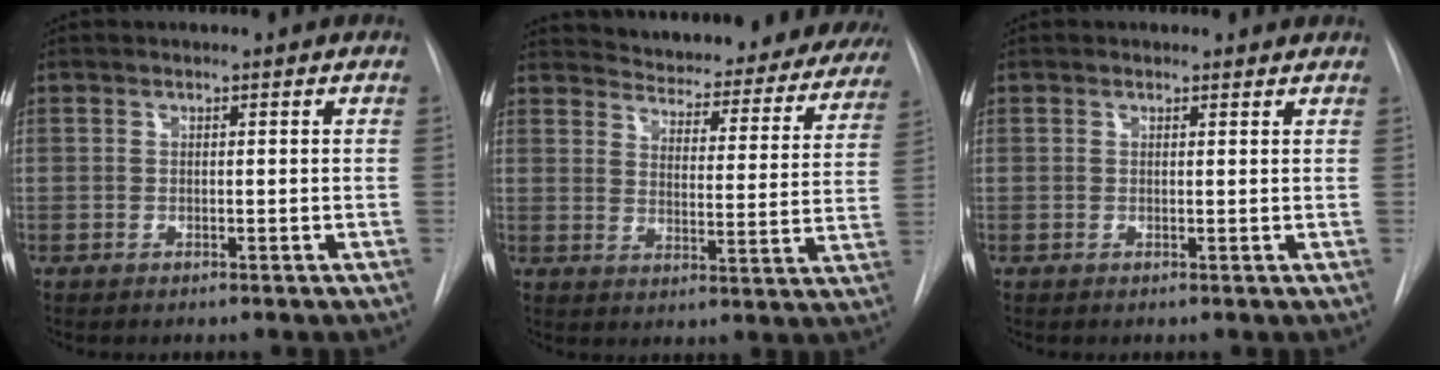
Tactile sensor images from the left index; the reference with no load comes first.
{"total": 28.9, "force": [27.1, 6.8, 7.6], "torque": [-0.113, -0.077, 0.319]}
{"total": 1.2, "force": [1.1, 0.6, 0.0], "torque": [-0.005, 0.000, 0.005]}